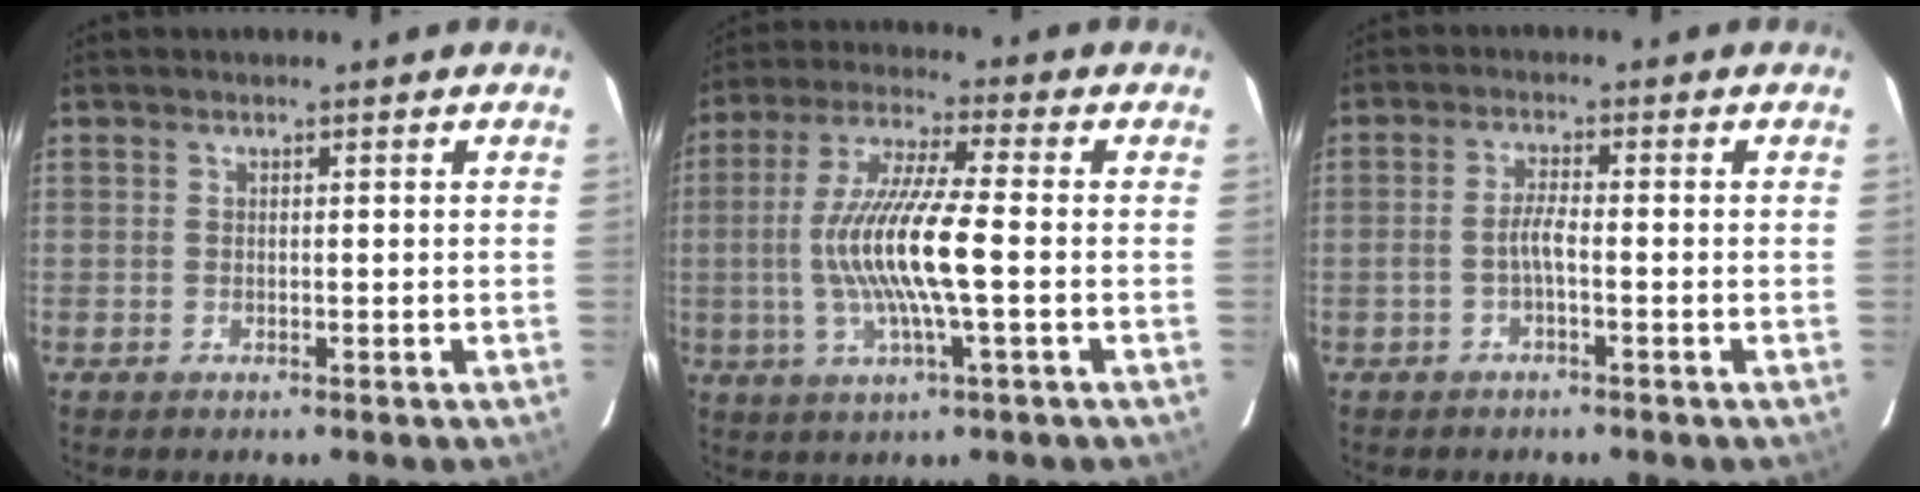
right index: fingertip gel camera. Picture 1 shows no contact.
{"total": 13.6, "force": [-1.7, 1.2, 13.4], "torque": [-0.261, -0.001, -0.032]}
{"total": 2.5, "force": [-1.2, 0.2, 2.2], "torque": [-0.047, 0.005, -0.023]}